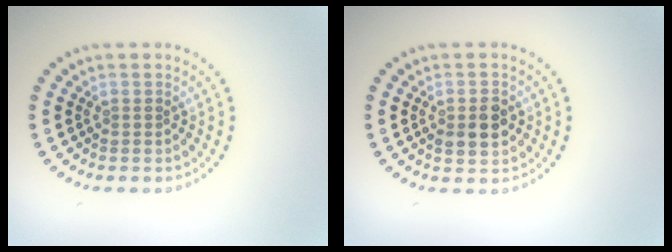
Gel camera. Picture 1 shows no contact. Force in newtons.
{"total": 2.8, "press": 2.8, "slide": 0.3}